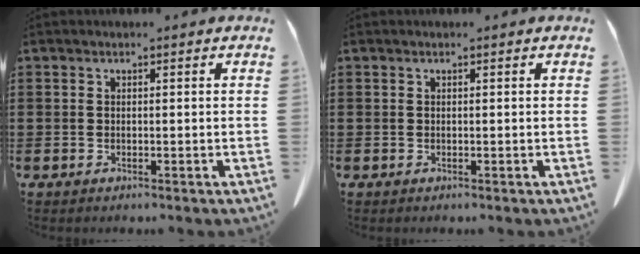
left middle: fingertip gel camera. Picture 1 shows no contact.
{"total": 0.0}